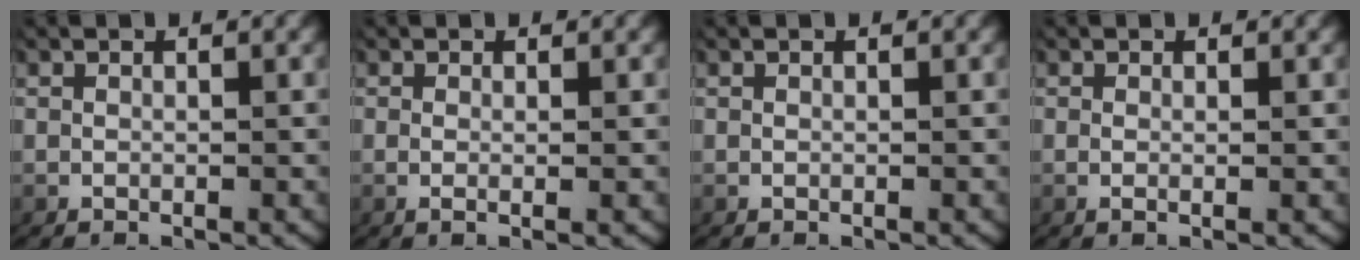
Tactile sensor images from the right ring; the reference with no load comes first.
{"total": 1.2, "force": [0.0, 0.0, 1.2], "torque": [-0.029, -0.009, 0.002]}
{"total": 0.0}
{"total": 0.9, "force": [0.0, -0.1, 0.9], "torque": [-0.020, -0.008, 0.002]}